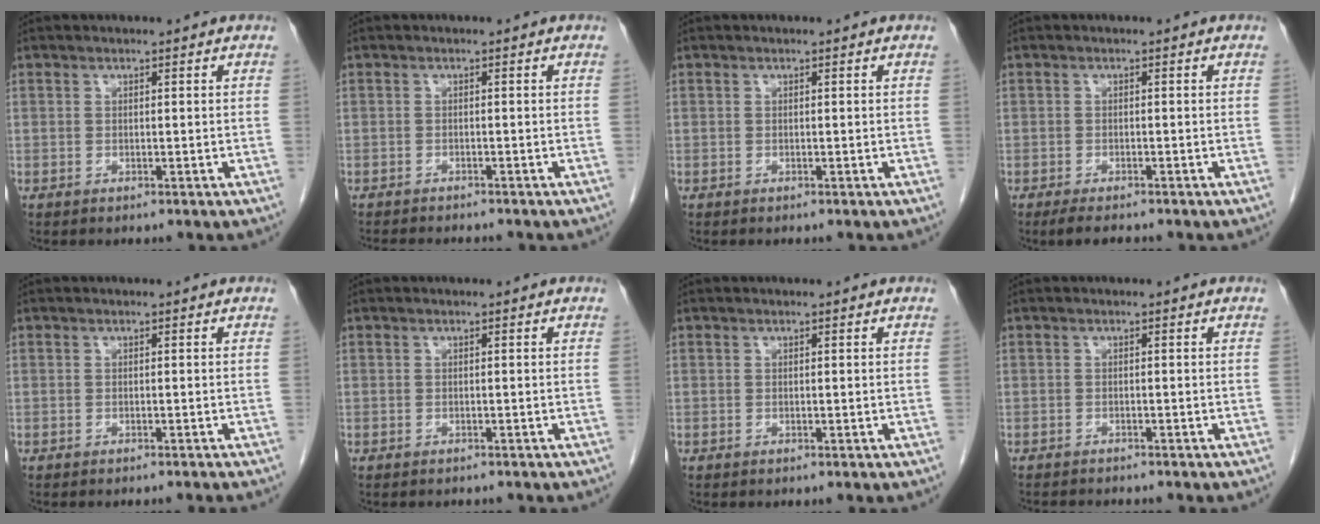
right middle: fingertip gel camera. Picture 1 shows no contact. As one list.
[{"total": 5.7, "force": [-5.2, 1.0, 2.1], "torque": [-0.025, -0.009, -0.075]}, {"total": 0.0}, {"total": 2.7, "force": [-2.2, 0.6, 1.5], "torque": [-0.028, -0.007, -0.034]}, {"total": 2.4, "force": [-2.3, -0.5, 0.8], "torque": [-0.007, 0.001, -0.028]}, {"total": 1.5, "force": [-1.4, 0.4, 0.2], "torque": [-0.006, -0.003, -0.017]}, {"total": 0.0}, {"total": 3.7, "force": [-3.5, 0.5, 1.2], "torque": [-0.015, -0.008, -0.049]}]